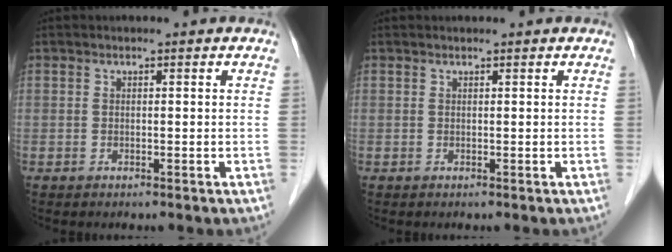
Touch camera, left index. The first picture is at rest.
{"total": 0.0}